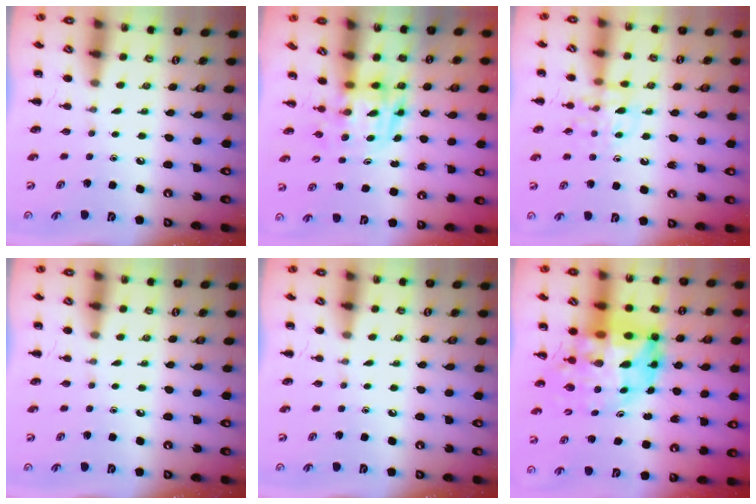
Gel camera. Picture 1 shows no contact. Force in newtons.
{"total": 3.9, "press": 3.8, "slide": 0.7}
{"total": 11.4, "press": 11.4, "slide": 0.7}
{"total": 0.0}
{"total": 0.0}
{"total": 15.7, "press": 15.2, "slide": 4.3}